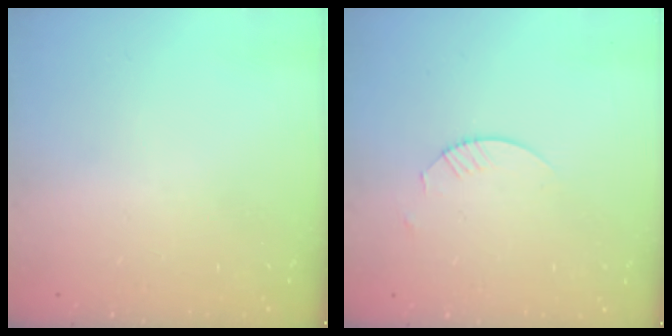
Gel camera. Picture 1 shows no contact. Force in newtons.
{"total": 1.8, "press": 1.8, "slide": 0.2}